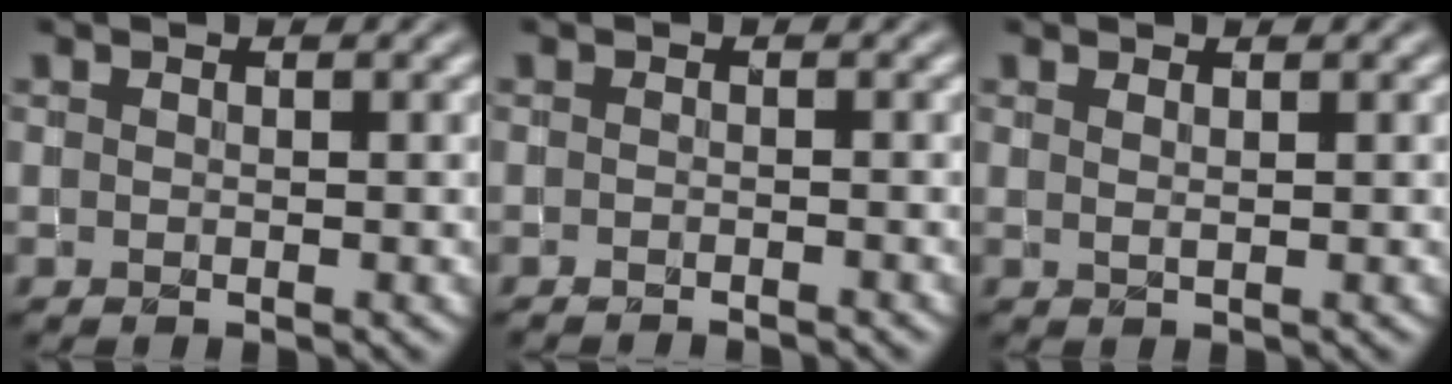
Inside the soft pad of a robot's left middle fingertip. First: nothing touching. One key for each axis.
{"total": 1.6, "fx": -1.6, "fy": 0.1, "fz": 0.3, "tx": 0.000, "ty": -0.004, "tz": -0.021}
{"total": 0.9, "fx": 0.6, "fy": 0.3, "fz": 0.6, "tx": -0.008, "ty": 0.000, "tz": 0.007}